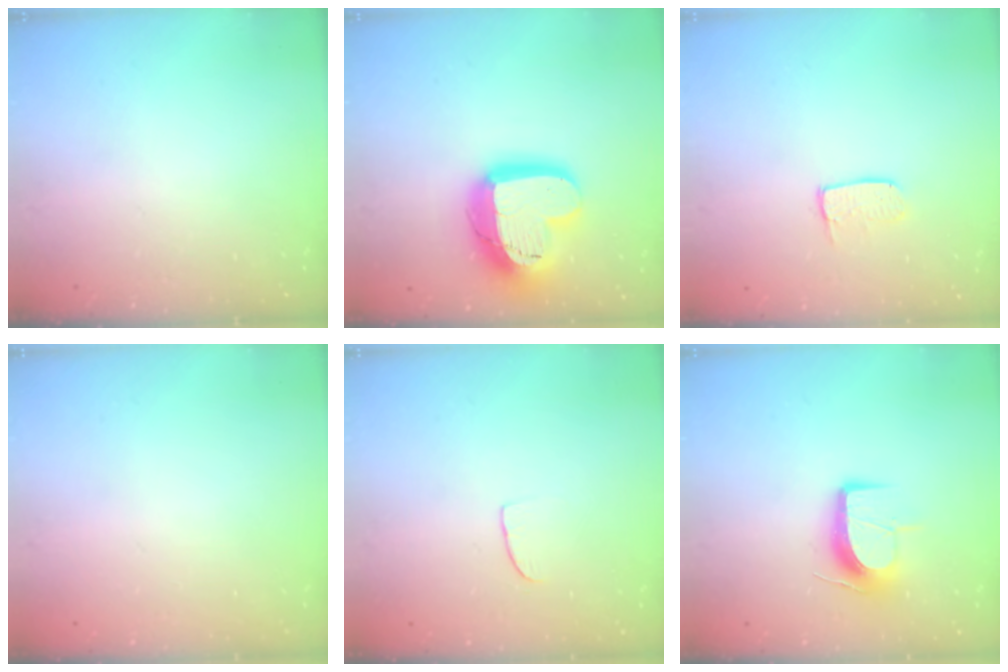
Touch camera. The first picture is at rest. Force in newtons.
{"total": 20.1, "press": 20.0, "slide": 1.6}
{"total": 5.8, "press": 5.8, "slide": 0.4}
{"total": 0.0}
{"total": 5.4, "press": 5.3, "slide": 0.4}
{"total": 11.1, "press": 11.1, "slide": 0.5}